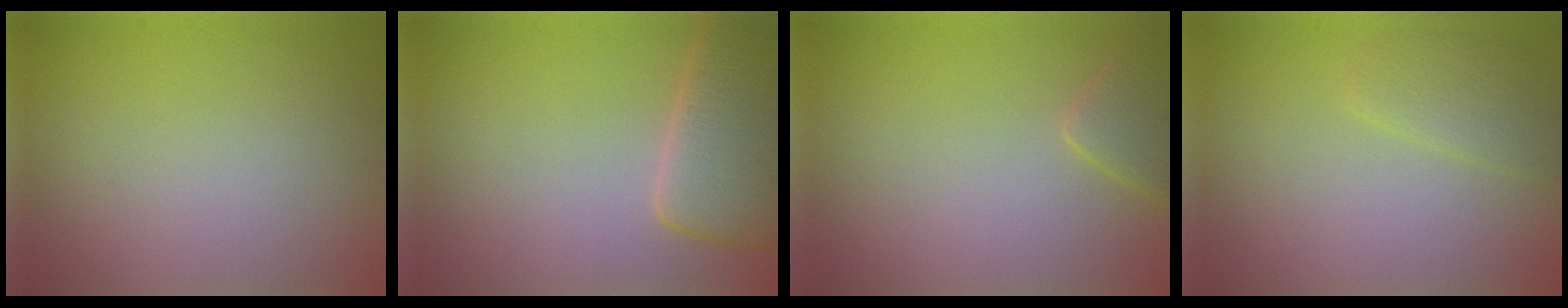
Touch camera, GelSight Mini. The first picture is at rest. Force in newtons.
{"total": 6.4, "press": 6.4, "slide": 0.5}
{"total": 2.6, "press": 2.6, "slide": 0.2}
{"total": 2.4, "press": 2.4, "slide": 0.2}